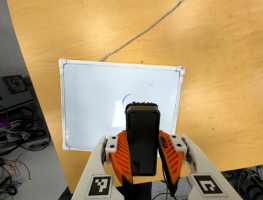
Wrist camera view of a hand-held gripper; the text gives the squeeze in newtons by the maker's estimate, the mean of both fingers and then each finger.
{"total": 6.7, "left": 5.4, "right": 8.0}